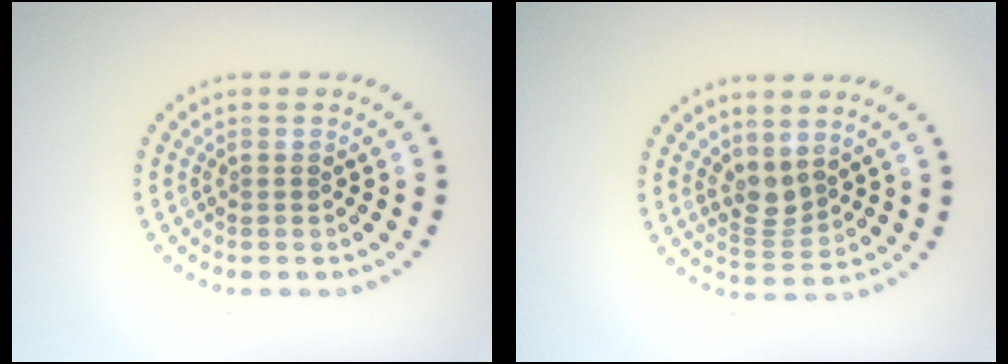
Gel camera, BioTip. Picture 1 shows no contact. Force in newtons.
{"total": 2.3, "press": 1.8, "slide": 1.4}